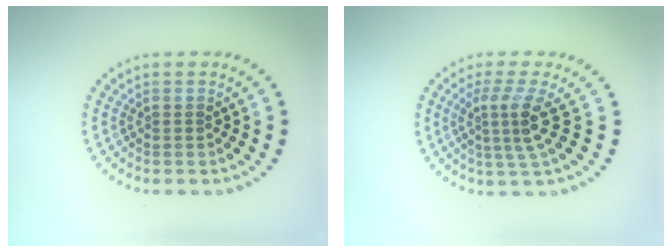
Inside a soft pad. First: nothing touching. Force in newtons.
{"total": 3.3, "press": 2.3, "slide": 2.4}